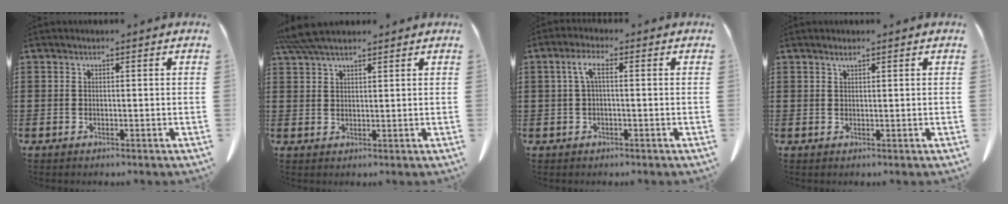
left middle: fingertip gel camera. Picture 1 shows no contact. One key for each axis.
{"total": 5.2, "fx": 4.3, "fy": 1.0, "fz": 2.8, "tx": -0.065, "ty": -0.005, "tz": 0.082}
{"total": 3.6, "fx": 0.4, "fy": 1.0, "fz": 3.4, "tx": -0.076, "ty": 0.008, "tz": 0.002}
{"total": 1.0, "fx": 0.7, "fy": 0.1, "fz": 0.6, "tx": -0.014, "ty": 0.000, "tz": 0.013}